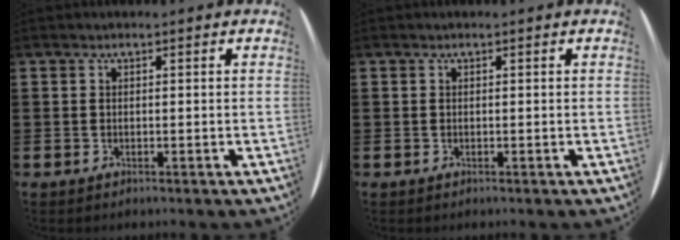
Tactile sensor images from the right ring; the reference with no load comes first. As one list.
[{"total": 0.0}]